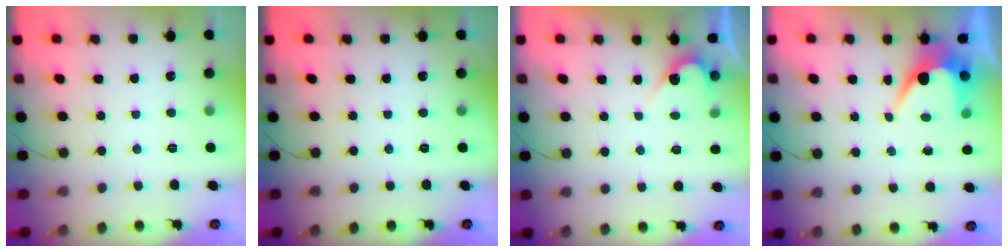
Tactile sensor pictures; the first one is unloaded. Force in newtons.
{"total": 0.0}
{"total": 2.8, "press": 2.8, "slide": 0.2}
{"total": 6.1, "press": 6.1, "slide": 0.4}